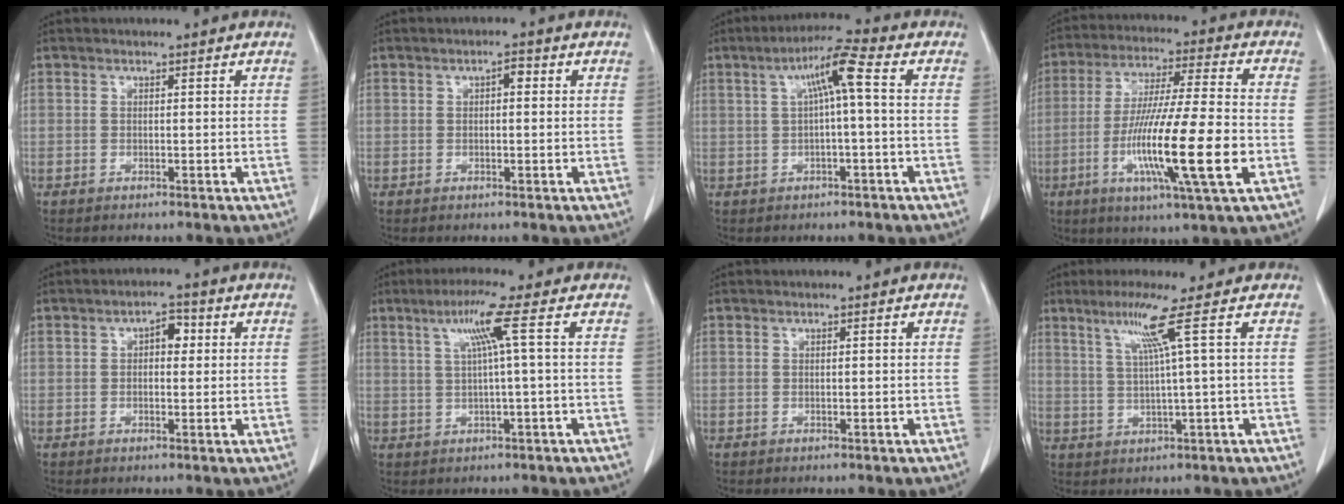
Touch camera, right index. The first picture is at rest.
{"total": 2.1, "force": [0.4, 1.0, 1.8], "torque": [-0.029, 0.009, 0.005]}
{"total": 6.7, "force": [1.1, 0.5, 6.6], "torque": [-0.119, 0.023, 0.019]}
{"total": 17.9, "force": [-4.8, 0.7, 17.2], "torque": [-0.320, -0.022, -0.086]}
{"total": 3.8, "force": [0.8, 2.1, 3.1], "torque": [-0.051, 0.018, 0.012]}
{"total": 6.0, "force": [1.7, -1.2, 5.6], "torque": [-0.107, 0.011, 0.038]}
{"total": 0.0}
{"total": 6.2, "force": [2.6, -1.9, 5.3], "torque": [-0.107, 0.001, 0.060]}